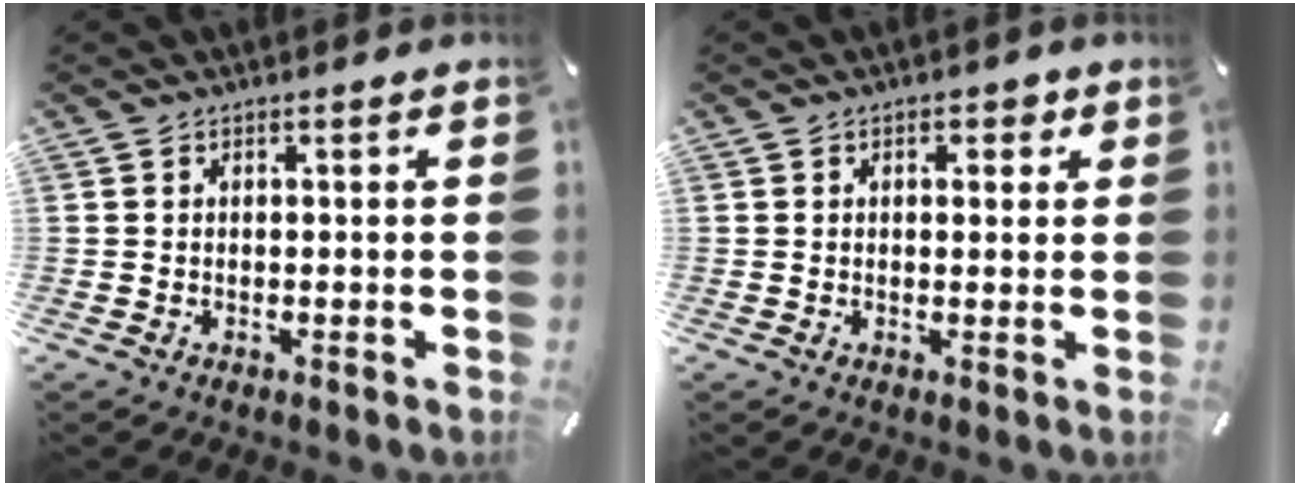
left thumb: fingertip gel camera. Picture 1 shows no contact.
{"total": 2.6, "force": [0.9, 1.7, 1.7], "torque": [-0.014, -0.001, 0.007]}